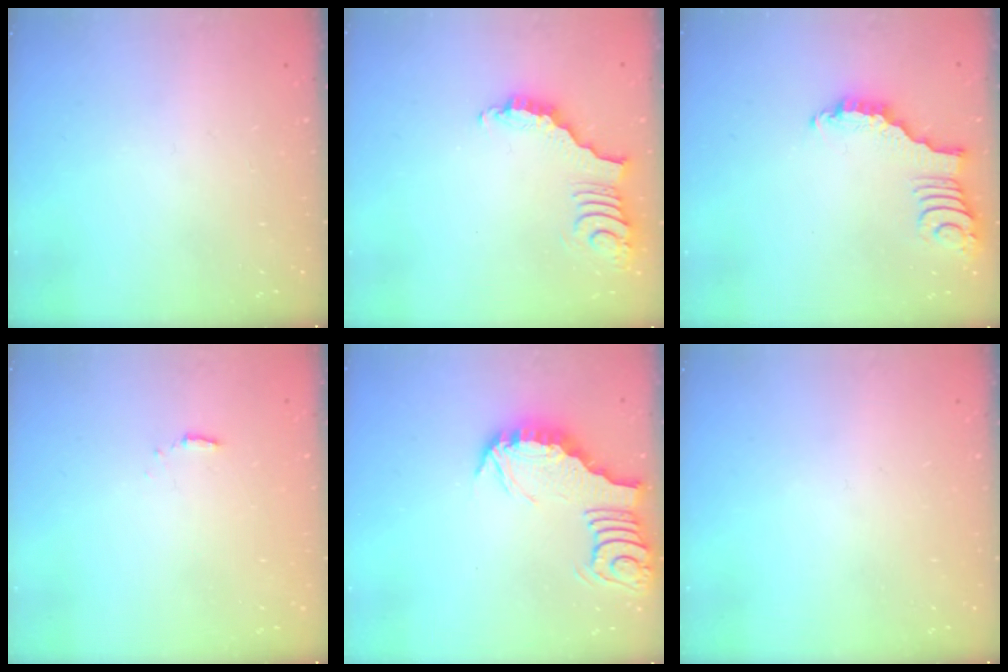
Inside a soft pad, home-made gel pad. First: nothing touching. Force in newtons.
{"total": 3.7, "press": 3.7, "slide": 0.6}
{"total": 2.9, "press": 2.9, "slide": 0.4}
{"total": 1.3, "press": 1.3, "slide": 0.3}
{"total": 3.6, "press": 3.6, "slide": 0.3}
{"total": 0.0}